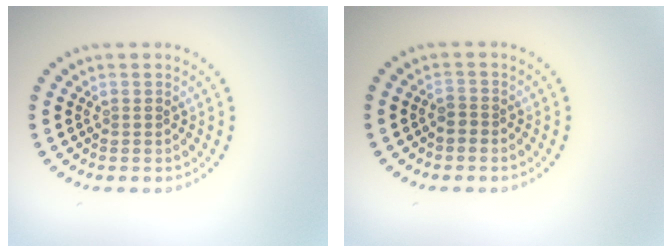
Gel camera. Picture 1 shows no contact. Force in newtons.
{"total": 0.8, "press": 0.6, "slide": 0.5}